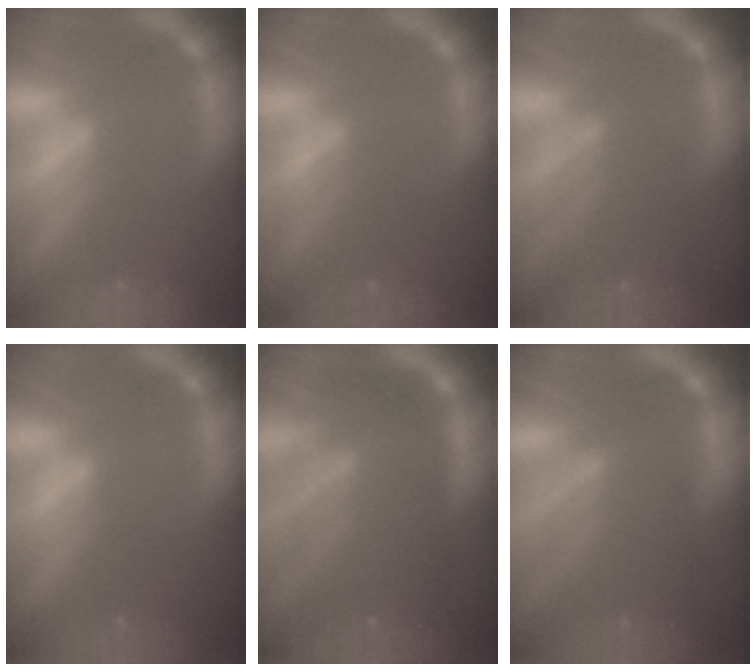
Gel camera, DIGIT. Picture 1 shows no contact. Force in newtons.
{"total": 2.5}
{"total": 5.5}
{"total": 1.5}
{"total": 10.0}
{"total": 7.6}